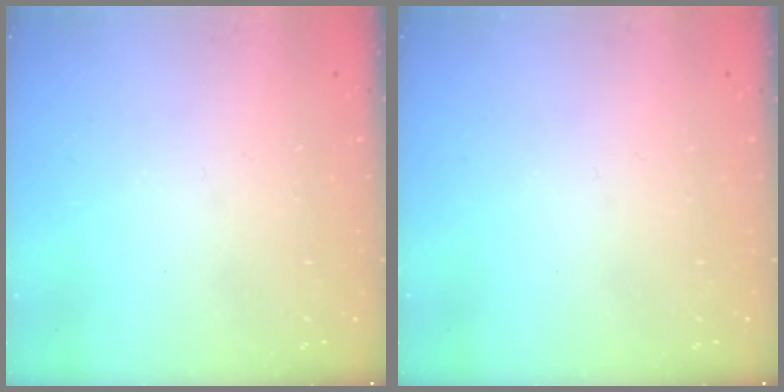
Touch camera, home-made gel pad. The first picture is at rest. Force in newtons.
{"total": 0.0}